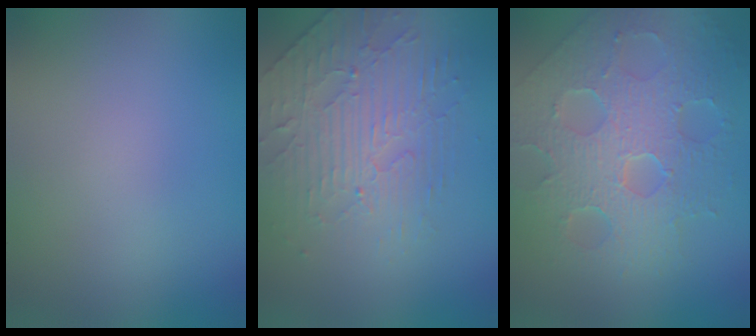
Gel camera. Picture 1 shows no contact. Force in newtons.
{"total": 4.7, "press": 3.4, "slide": 3.2}
{"total": 8.3, "press": 5.8, "slide": 5.9}